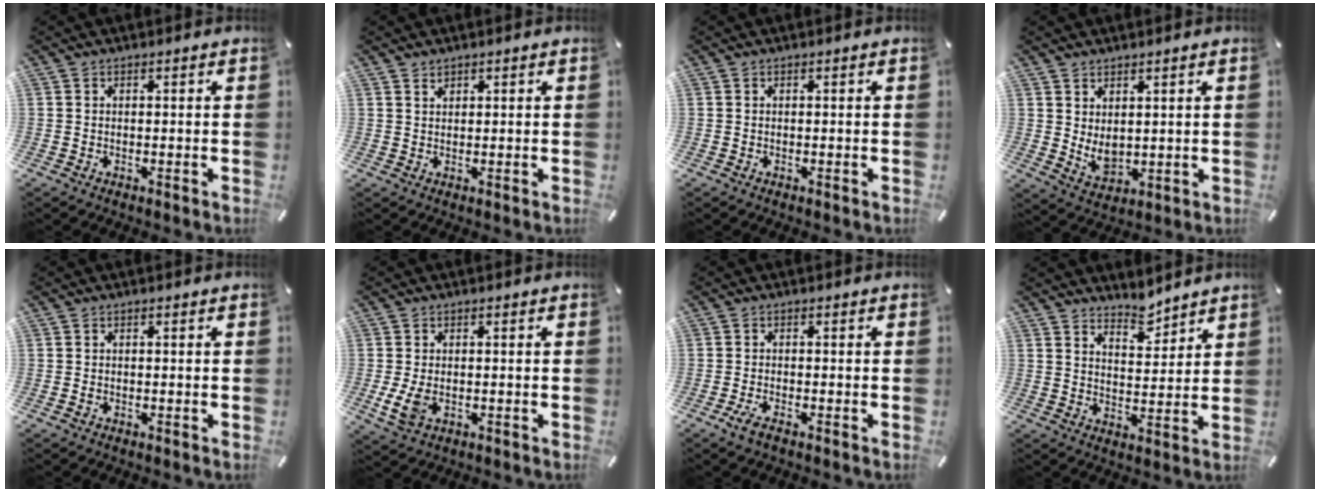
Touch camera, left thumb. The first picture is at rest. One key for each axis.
{"total": 1.3, "fx": 1.1, "fy": 0.6, "fz": 0.1, "tx": 0.005, "ty": -0.005, "tz": 0.021}
{"total": 0.0}
{"total": 5.0, "fx": 2.3, "fy": 3.4, "fz": 2.8, "tx": -0.047, "ty": -0.020, "tz": 0.044}
{"total": 0.6, "fx": -0.2, "fy": 0.4, "fz": 0.4, "tx": -0.006, "ty": 0.000, "tz": -0.005}
{"total": 4.3, "fx": -0.7, "fy": 2.8, "fz": 3.1, "tx": -0.080, "ty": -0.006, "tz": -0.015}
{"total": 2.2, "fx": -1.4, "fy": 0.6, "fz": 1.7, "tx": -0.041, "ty": -0.002, "tz": -0.029}
{"total": 6.0, "fx": 5.6, "fy": 2.0, "fz": 0.4, "tx": 0.005, "ty": -0.046, "tz": 0.103}